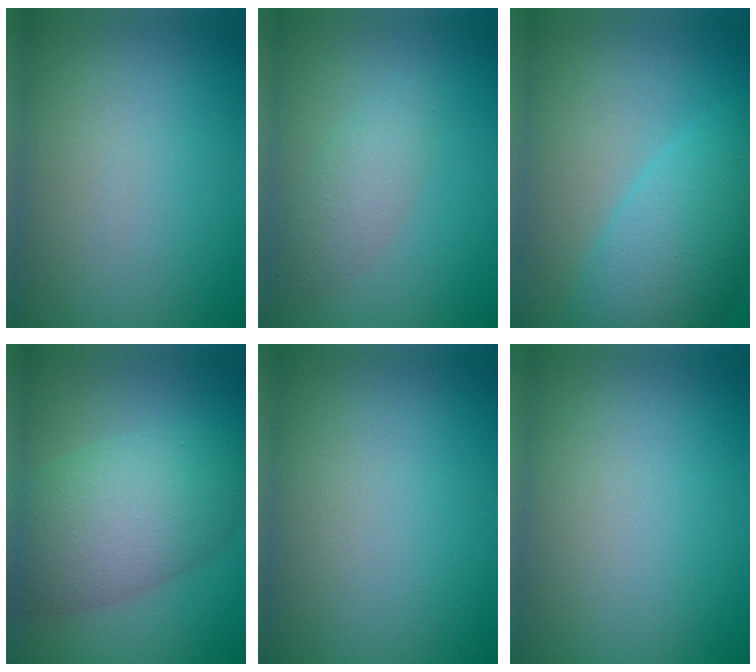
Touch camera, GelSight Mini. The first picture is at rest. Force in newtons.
{"total": 2.4, "press": 2.4, "slide": 0.2}
{"total": 7.0, "press": 7.0, "slide": 0.3}
{"total": 7.9, "press": 7.9, "slide": 0.1}
{"total": 0.0}
{"total": 0.0}